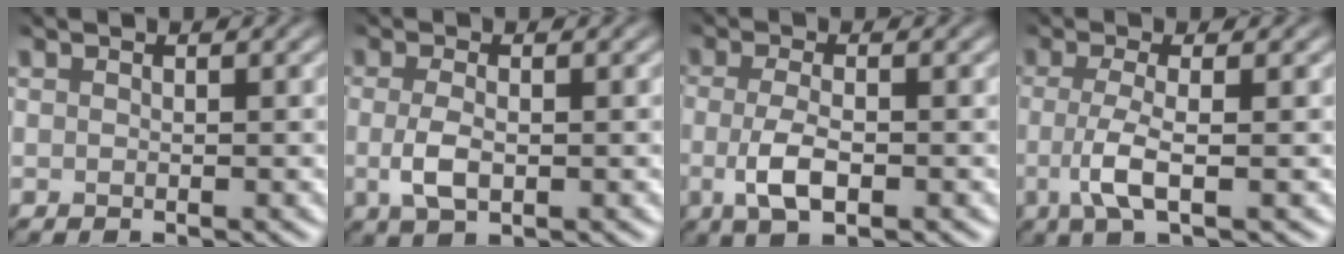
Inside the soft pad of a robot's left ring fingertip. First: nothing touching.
{"total": 2.3, "force": [-1.0, 0.6, 2.0], "torque": [-0.050, -0.002, -0.007]}
{"total": 3.5, "force": [-1.6, 0.9, 2.9], "torque": [-0.064, -0.007, -0.021]}
{"total": 3.6, "force": [-1.5, 0.8, 3.1], "torque": [-0.067, -0.008, -0.022]}